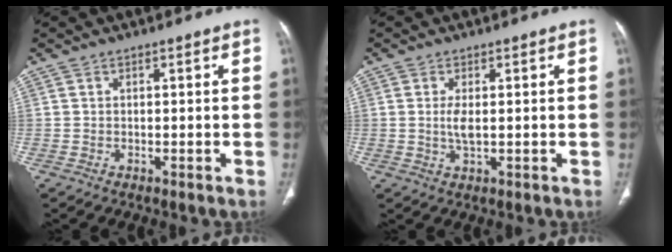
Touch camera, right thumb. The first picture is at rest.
{"total": 2.9, "force": [0.2, 1.0, 2.7], "torque": [-0.063, -0.006, 0.007]}